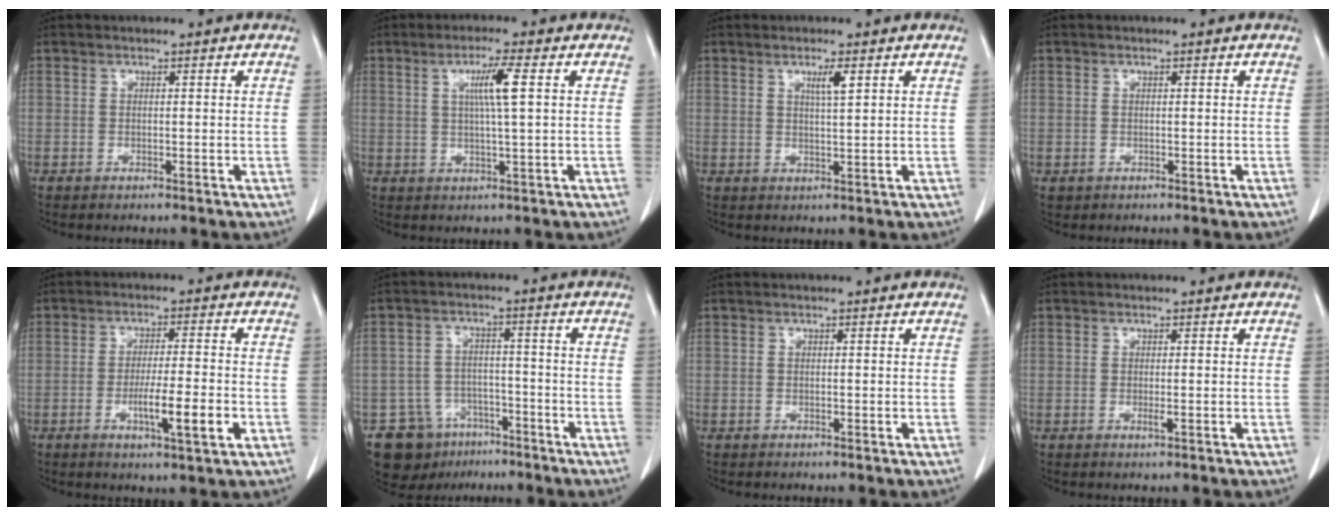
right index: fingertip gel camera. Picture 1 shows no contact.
{"total": 5.3, "force": [1.4, -0.5, 5.1], "torque": [-0.092, 0.000, 0.024]}
{"total": 2.7, "force": [1.3, 0.0, 2.4], "torque": [-0.044, -0.004, 0.023]}
{"total": 0.7, "force": [-0.1, 0.7, 0.0], "torque": [0.002, 0.006, -0.001]}
{"total": 7.5, "force": [-2.4, 0.3, 7.0], "torque": [-0.115, -0.011, -0.040]}
{"total": 9.3, "force": [-6.0, 7.0, 1.4], "torque": [-0.028, 0.027, -0.086]}
{"total": 0.0}
{"total": 0.9, "force": [-0.2, 0.0, 0.9], "torque": [-0.015, -0.003, -0.002]}